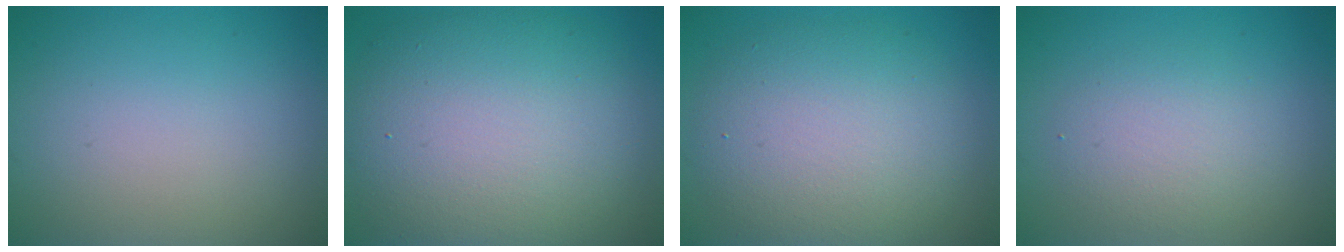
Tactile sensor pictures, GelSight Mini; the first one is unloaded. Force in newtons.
{"total": 11.7, "press": 11.7, "slide": 0.9}
{"total": 7.8, "press": 7.7, "slide": 0.9}
{"total": 2.9, "press": 2.9, "slide": 0.1}